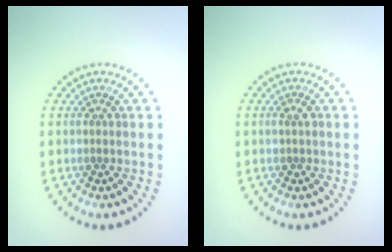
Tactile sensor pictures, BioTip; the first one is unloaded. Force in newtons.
{"total": 0.9, "press": 0.9, "slide": 0.2}